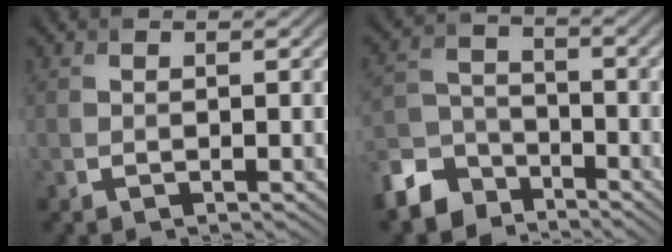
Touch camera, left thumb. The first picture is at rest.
{"total": 8.2, "force": [-6.0, 4.7, 2.9], "torque": [-0.067, -0.010, -0.138]}